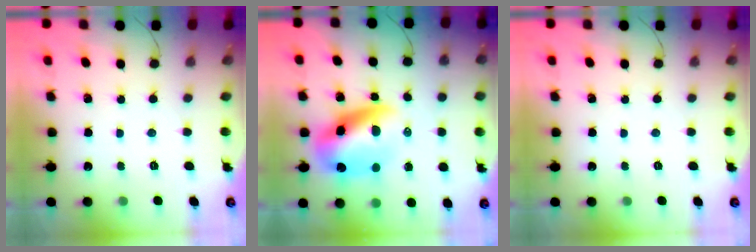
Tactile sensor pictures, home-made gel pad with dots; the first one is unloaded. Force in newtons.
{"total": 12.1, "press": 11.7, "slide": 3.3}
{"total": 0.0}